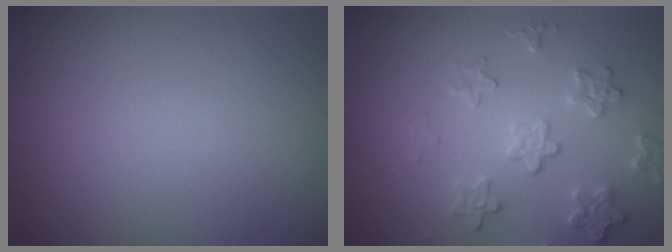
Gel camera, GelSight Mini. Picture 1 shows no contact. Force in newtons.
{"total": 3.0, "press": 2.9, "slide": 0.9}